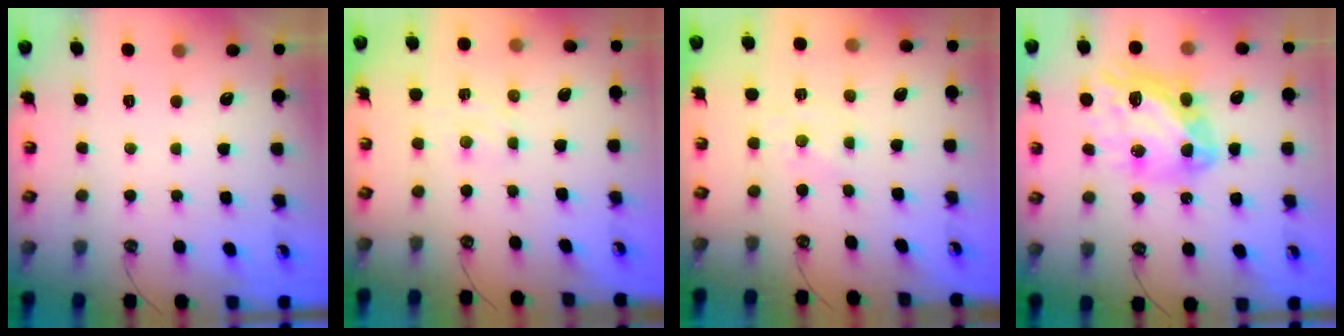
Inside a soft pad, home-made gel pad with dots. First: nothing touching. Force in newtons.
{"total": 1.2, "press": 1.2, "slide": 0.1}
{"total": 0.0}
{"total": 17.2, "press": 17.1, "slide": 1.7}